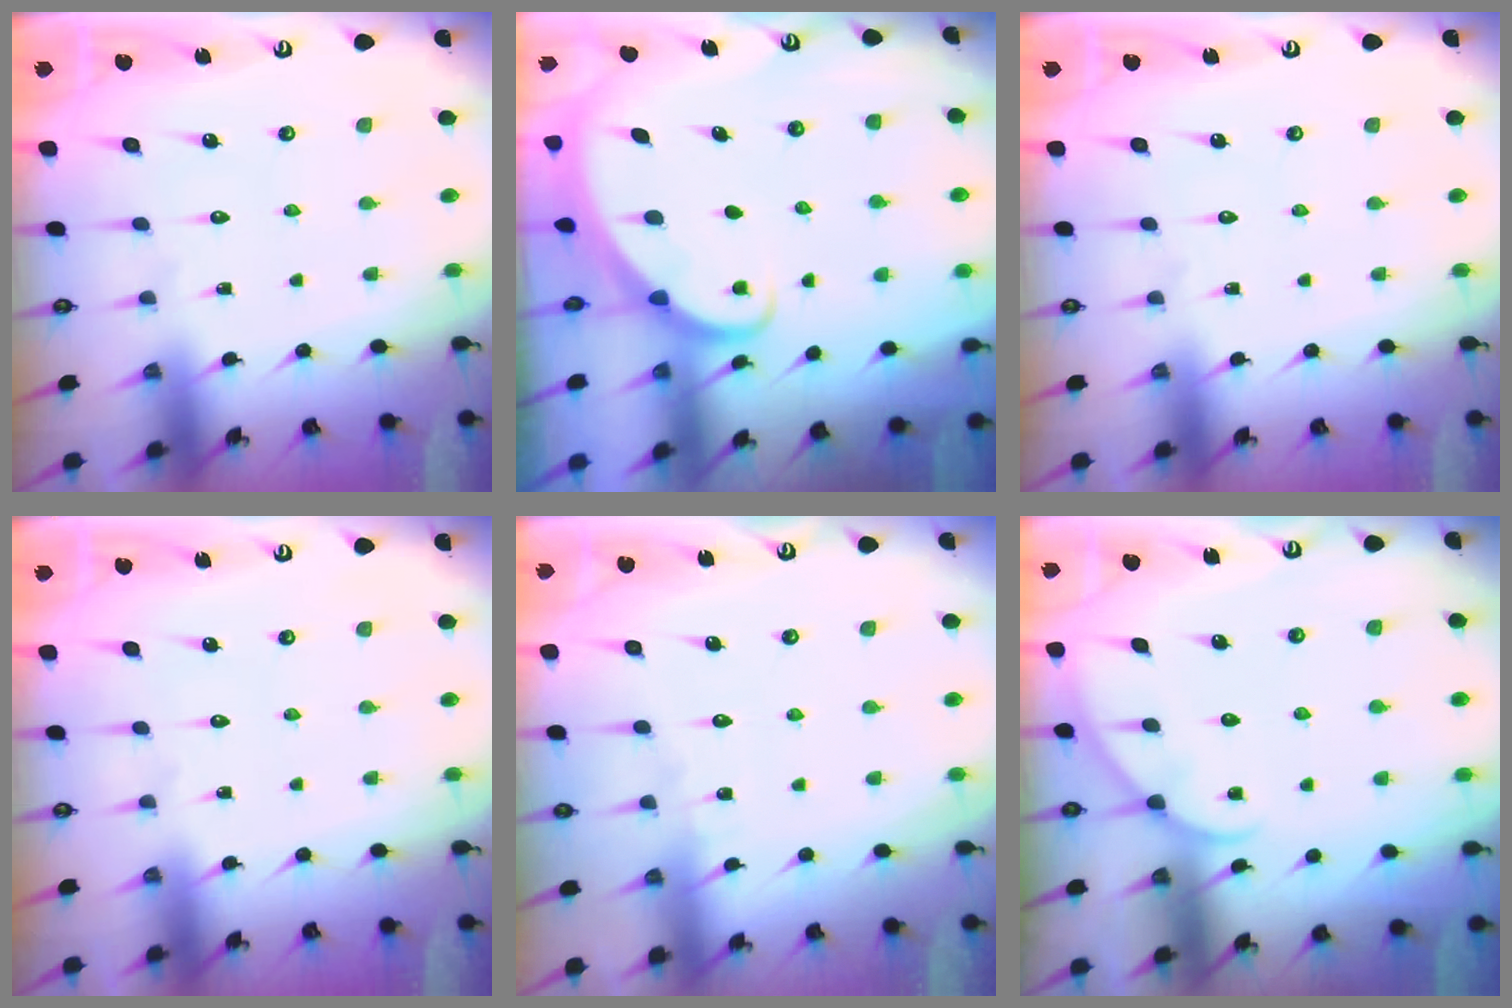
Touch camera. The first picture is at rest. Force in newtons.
{"total": 1.8, "press": 1.8, "slide": 0.0}
{"total": 0.0}
{"total": 0.0}
{"total": 2.5, "press": 2.5, "slide": 0.3}
{"total": 3.4, "press": 3.3, "slide": 0.4}